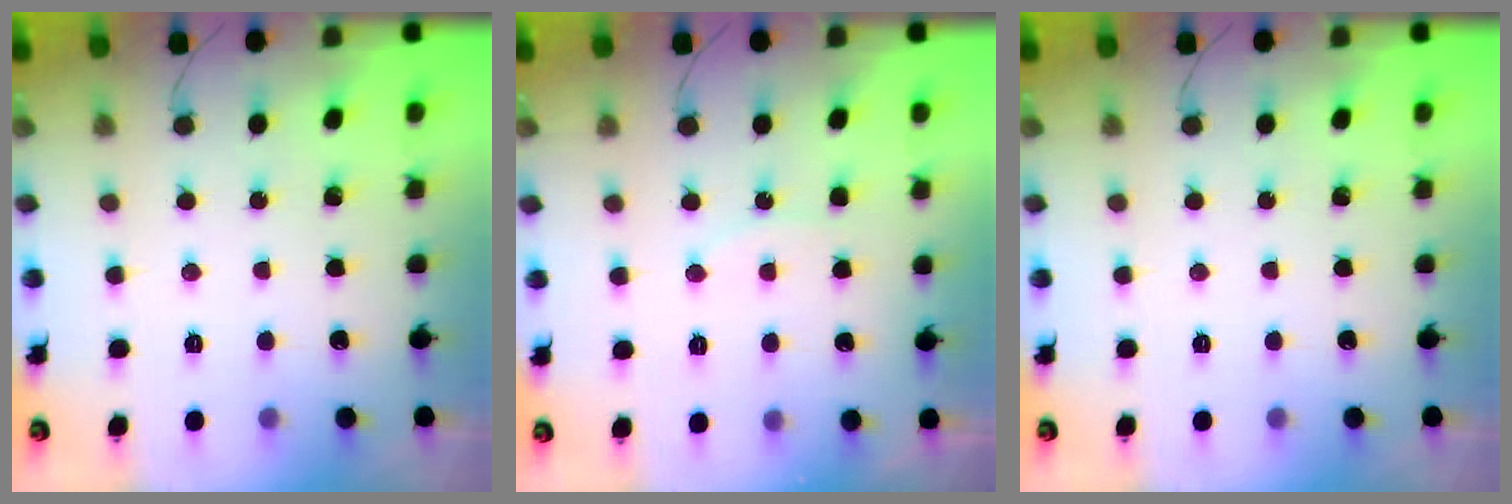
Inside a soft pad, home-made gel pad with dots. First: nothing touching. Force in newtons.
{"total": 5.9, "press": 5.5, "slide": 2.2}
{"total": 0.0}